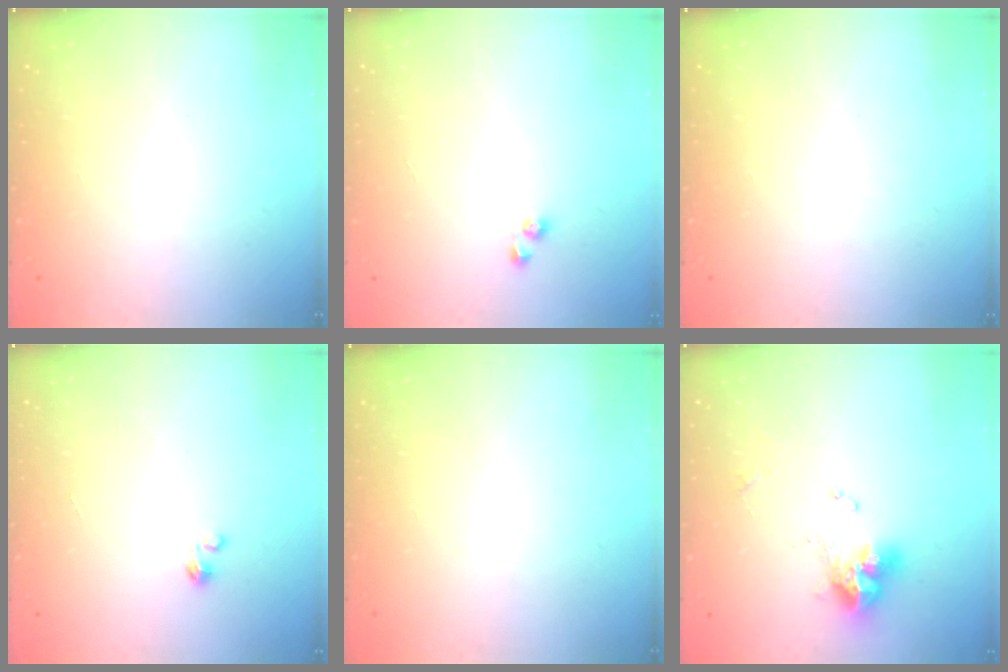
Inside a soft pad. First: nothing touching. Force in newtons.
{"total": 3.1, "press": 3.1, "slide": 0.3}
{"total": 0.0}
{"total": 0.0}
{"total": 0.0}
{"total": 11.8, "press": 11.8, "slide": 1.3}